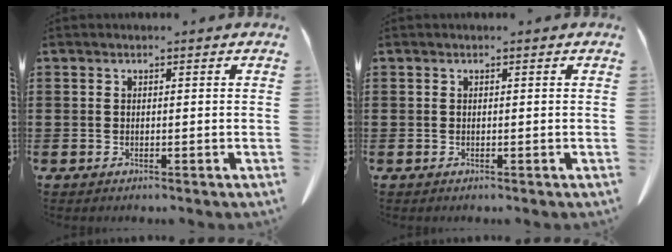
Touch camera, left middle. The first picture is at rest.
{"total": 0.0}